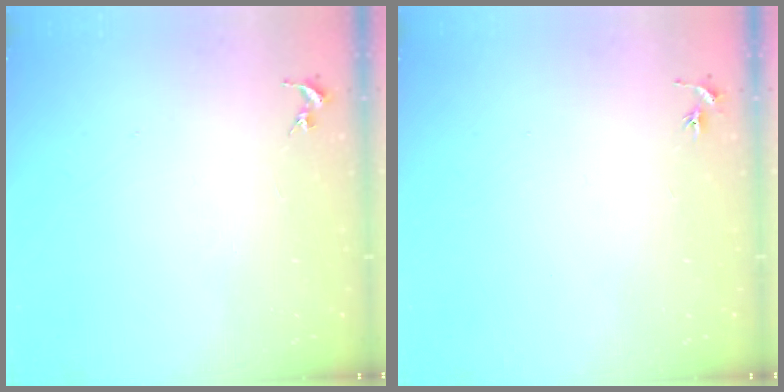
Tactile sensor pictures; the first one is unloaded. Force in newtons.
{"total": 3.0, "press": 3.0, "slide": 0.3}